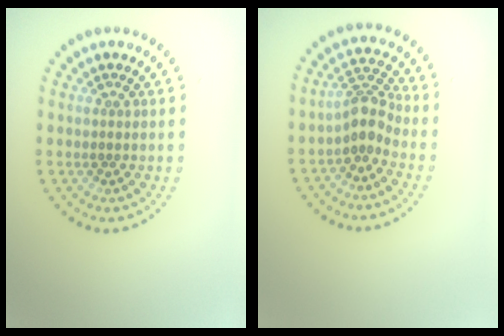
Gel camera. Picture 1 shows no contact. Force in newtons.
{"total": 2.9, "press": 2.2, "slide": 1.9}